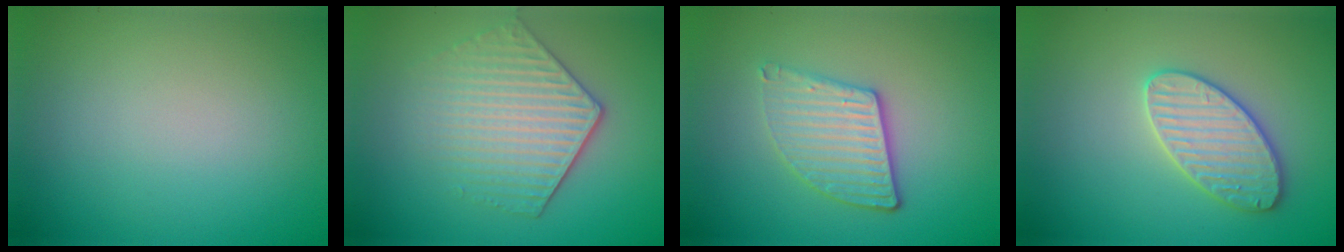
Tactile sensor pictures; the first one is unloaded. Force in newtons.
{"total": 4.4, "press": 3.8, "slide": 2.3}
{"total": 3.7, "press": 3.2, "slide": 2.0}
{"total": 3.6, "press": 3.6, "slide": 0.1}